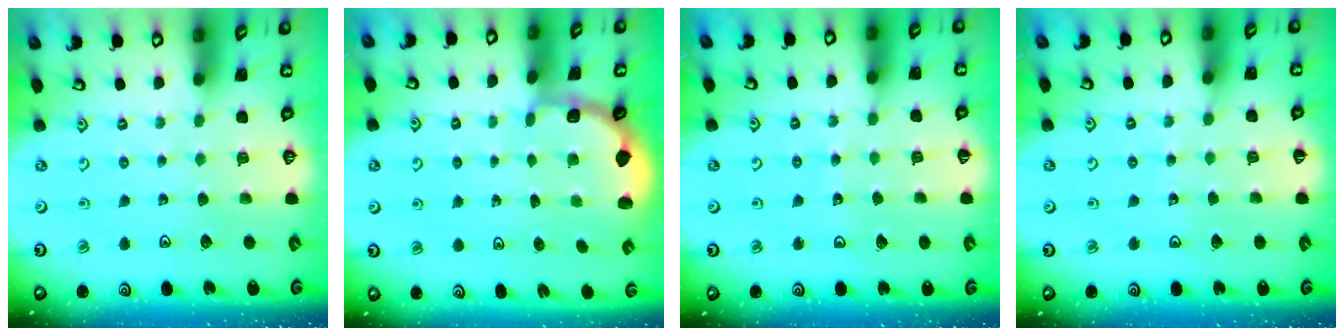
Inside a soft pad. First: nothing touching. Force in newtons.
{"total": 1.8, "press": 1.6, "slide": 0.7}
{"total": 5.5, "press": 5.5, "slide": 0.4}
{"total": 4.0, "press": 4.0, "slide": 0.4}